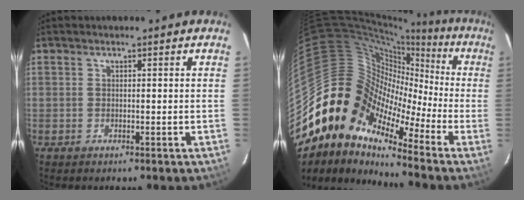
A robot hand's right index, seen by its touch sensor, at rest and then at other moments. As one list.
[{"total": 11.6, "force": [-5.4, 8.9, 5.1], "torque": [-0.070, 0.012, -0.133]}]